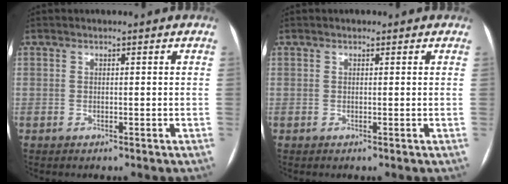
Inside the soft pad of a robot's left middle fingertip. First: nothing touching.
{"total": 0.7, "force": [0.4, 0.5, 0.1], "torque": [-0.001, 0.006, 0.002]}